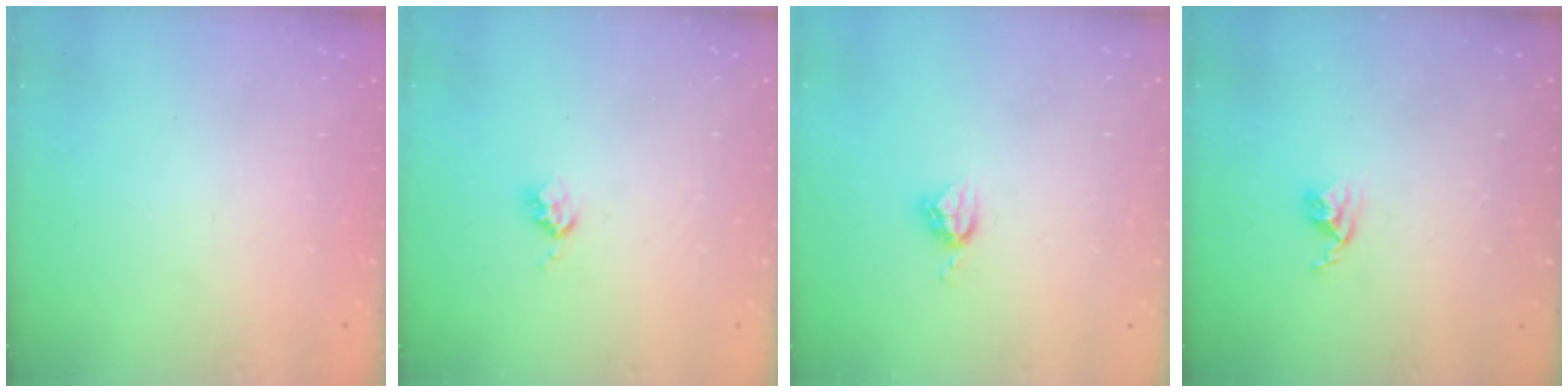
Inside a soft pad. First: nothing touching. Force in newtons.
{"total": 3.6, "press": 3.6, "slide": 0.4}
{"total": 5.4, "press": 5.4, "slide": 0.1}
{"total": 3.9, "press": 3.9, "slide": 0.2}